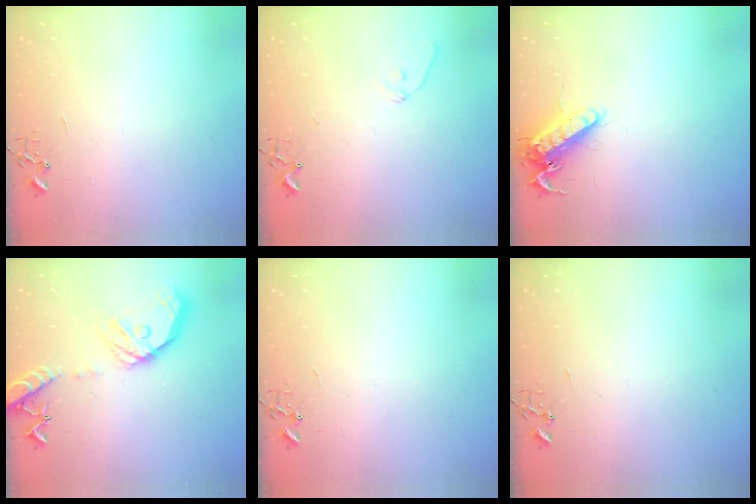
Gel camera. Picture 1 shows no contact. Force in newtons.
{"total": 7.0, "press": 6.9, "slide": 0.8}
{"total": 13.8, "press": 13.7, "slide": 2.0}
{"total": 17.9, "press": 17.7, "slide": 2.6}
{"total": 0.0}
{"total": 0.0}